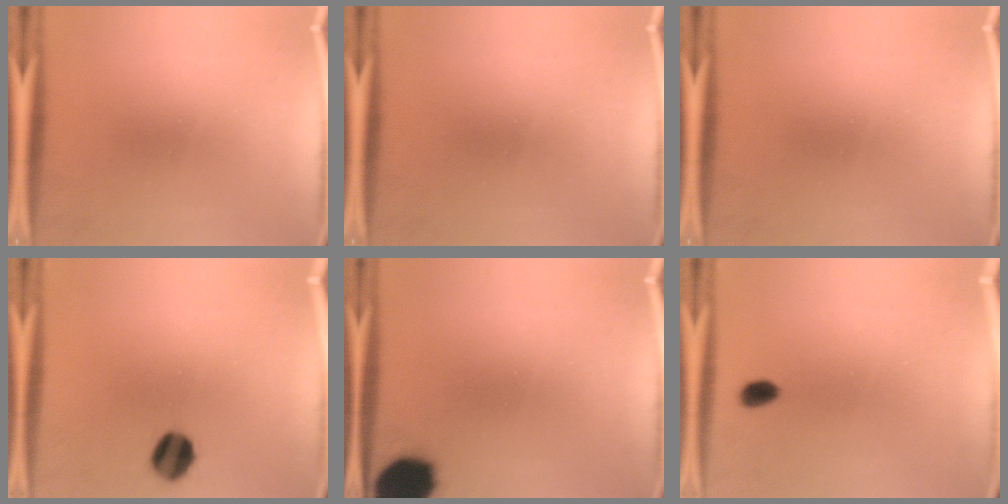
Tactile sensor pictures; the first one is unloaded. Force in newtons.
{"total": 0.0}
{"total": 0.0}
{"total": 7.8}
{"total": 14.0}
{"total": 2.4}